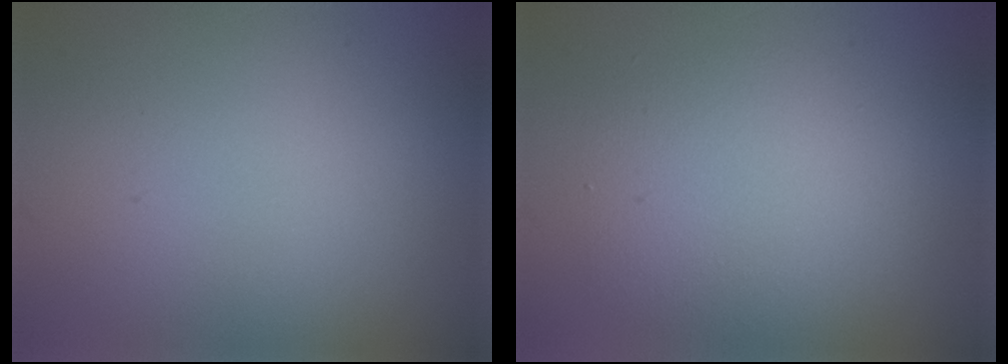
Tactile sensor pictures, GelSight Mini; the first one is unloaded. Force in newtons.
{"total": 4.6, "press": 4.6, "slide": 0.1}